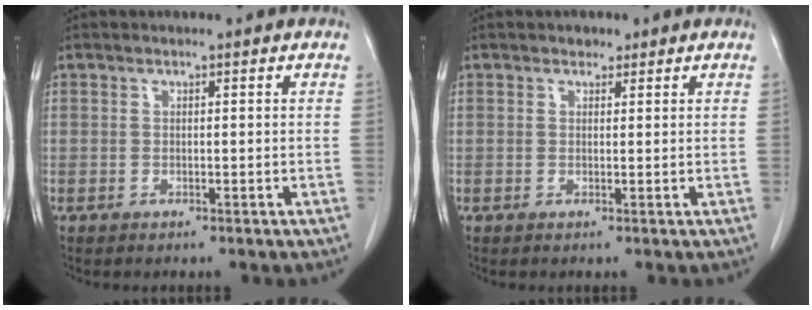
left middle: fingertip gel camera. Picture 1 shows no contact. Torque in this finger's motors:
{"motor_torque": [0.24, -0.19, -0.02, 0.01]}